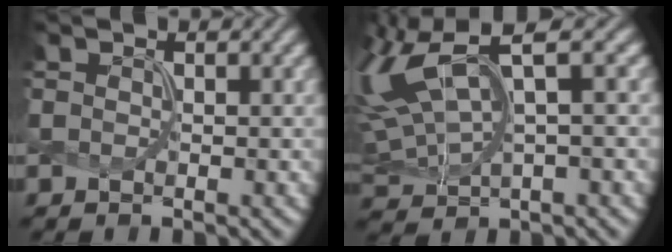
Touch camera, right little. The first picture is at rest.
{"total": 9.6, "force": [4.1, 3.5, 8.0], "torque": [-0.200, 0.020, 0.080]}